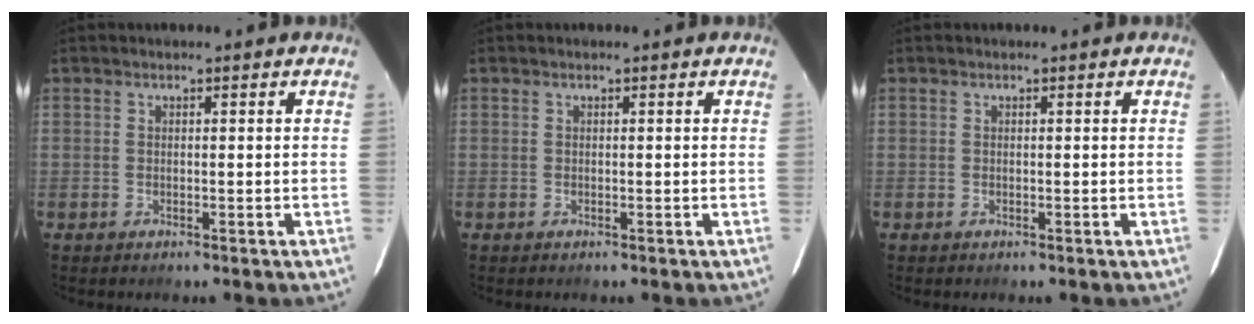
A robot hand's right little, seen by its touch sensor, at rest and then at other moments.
{"total": 0.0}
{"total": 0.0}